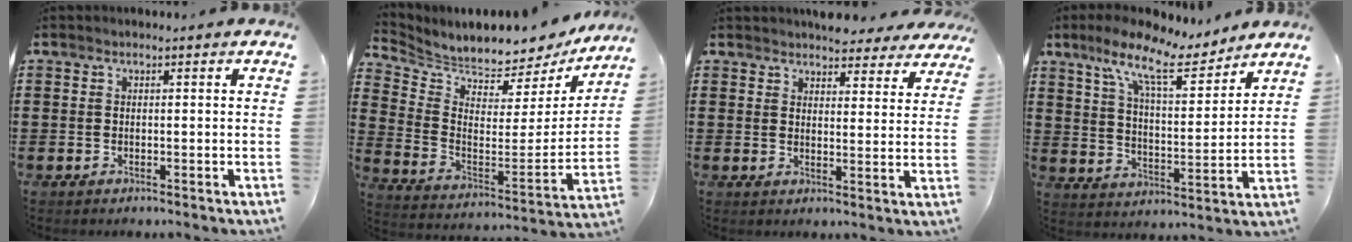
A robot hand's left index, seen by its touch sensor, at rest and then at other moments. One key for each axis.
{"total": 4.7, "fx": 4.7, "fy": 0.3, "fz": -0.3, "tx": -0.030, "ty": -0.064, "tz": 0.075}
{"total": 4.4, "fx": 4.3, "fy": 0.8, "fz": 0.3, "tx": -0.014, "ty": -0.015, "tz": 0.080}
{"total": 11.3, "fx": 8.7, "fy": 2.4, "fz": 6.8, "tx": -0.152, "ty": -0.036, "tz": 0.148}